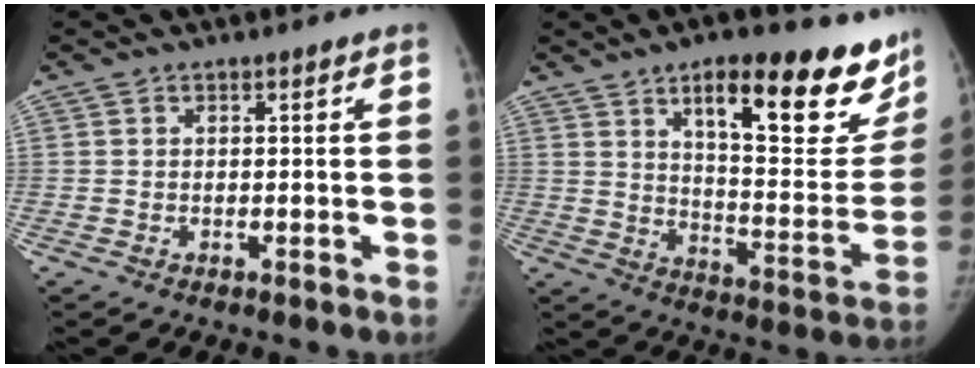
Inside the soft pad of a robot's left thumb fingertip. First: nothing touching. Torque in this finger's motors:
{"motor_torque": [0.84, 0.93, 1.47, -1.30, 0.13]}